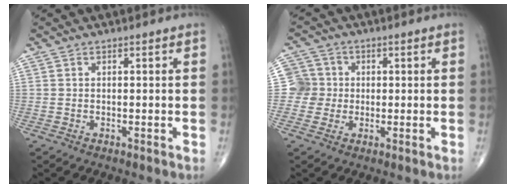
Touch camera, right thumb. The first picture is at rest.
{"total": 5.3, "force": [-0.1, 5.3, 0.1], "torque": [0.032, 0.012, -0.012]}